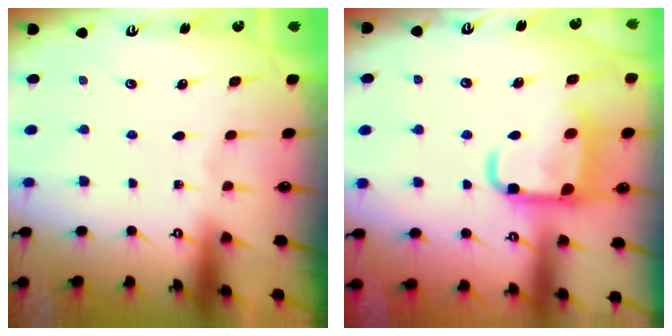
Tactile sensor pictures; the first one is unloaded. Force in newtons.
{"total": 14.2, "press": 14.1, "slide": 1.5}